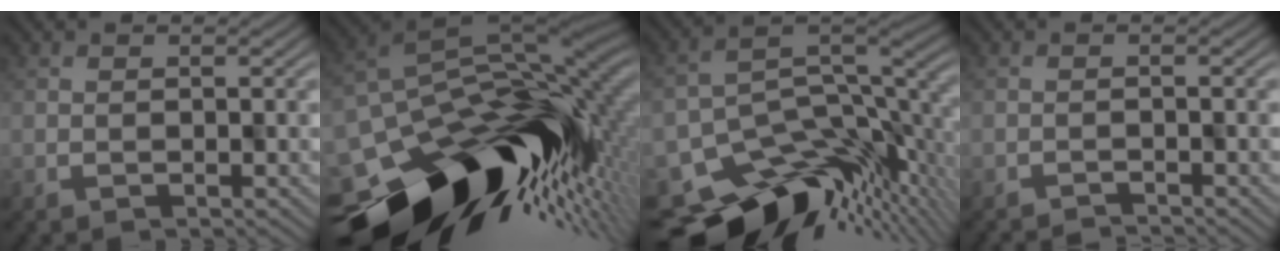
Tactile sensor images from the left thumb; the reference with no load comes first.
{"total": 16.3, "force": [-6.0, 10.0, 11.4], "torque": [-0.205, -0.049, -0.084]}
{"total": 12.6, "force": [-6.5, 7.2, 8.0], "torque": [-0.146, -0.032, -0.088]}
{"total": 1.9, "force": [-1.9, 0.0, 0.3], "torque": [-0.004, 0.003, -0.035]}